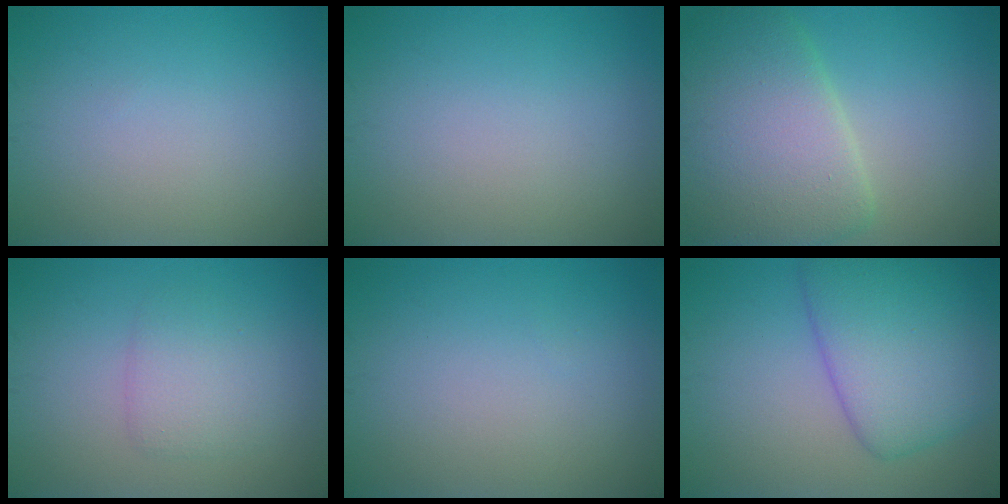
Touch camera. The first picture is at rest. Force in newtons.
{"total": 0.0}
{"total": 8.9, "press": 8.9, "slide": 0.2}
{"total": 2.5, "press": 2.5, "slide": 0.3}
{"total": 0.0}
{"total": 7.2, "press": 7.2, "slide": 0.2}